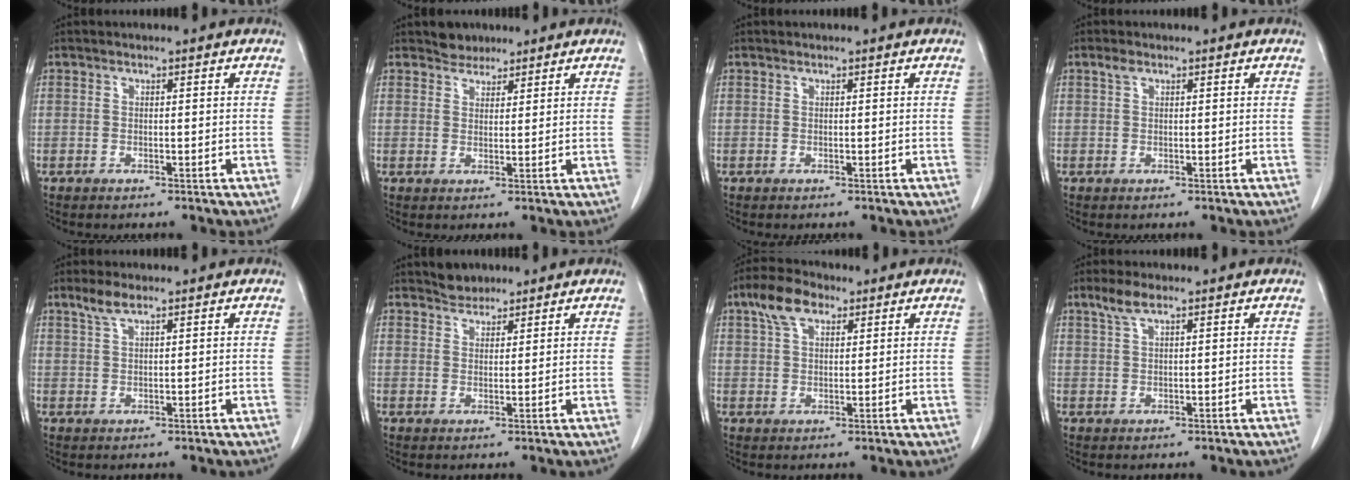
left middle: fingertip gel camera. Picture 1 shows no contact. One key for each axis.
{"total": 2.6, "fx": 2.2, "fy": 1.3, "fz": 0.0, "tx": -0.002, "ty": 0.005, "tz": 0.035}
{"total": 0.0}
{"total": 1.0, "fx": 0.7, "fy": 0.5, "fz": 0.6, "tx": -0.016, "ty": 0.008, "tz": 0.013}
{"total": 2.7, "fx": 2.0, "fy": 0.4, "fz": 1.8, "tx": -0.044, "ty": 0.005, "tz": 0.043}
{"total": 2.5, "fx": 2.3, "fy": 1.1, "fz": 0.1, "tx": -0.005, "ty": 0.005, "tz": 0.040}
{"total": 6.2, "fx": 3.5, "fy": 3.0, "fz": 4.1, "tx": -0.084, "ty": 0.020, "tz": 0.067}
{"total": 3.0, "fx": 2.1, "fy": 0.5, "fz": 2.1, "tx": -0.051, "ty": 0.008, "tz": 0.045}